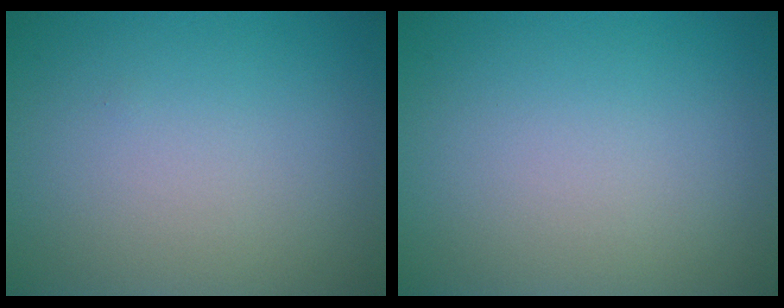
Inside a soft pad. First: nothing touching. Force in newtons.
{"total": 0.0}